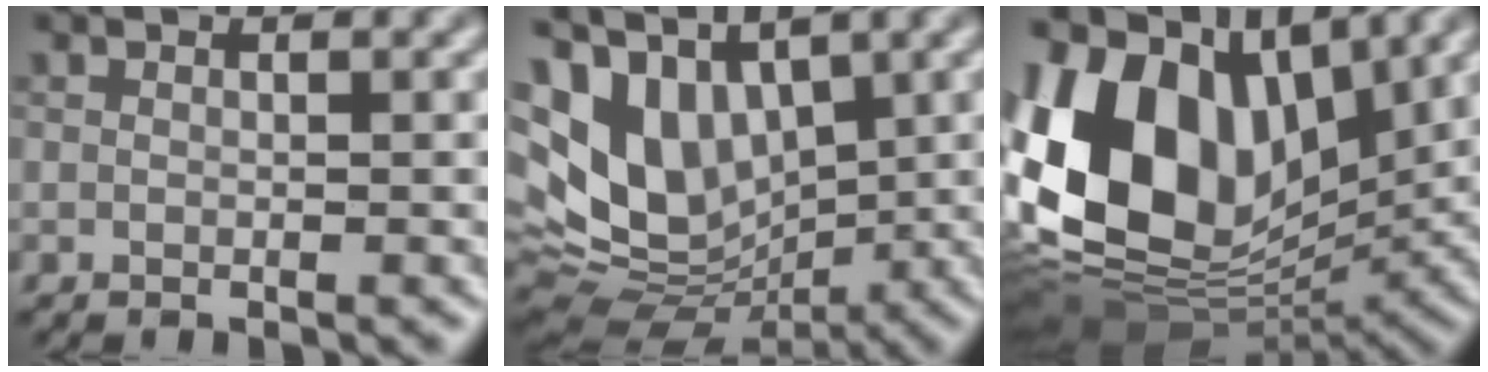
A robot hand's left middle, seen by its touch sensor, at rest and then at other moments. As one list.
[{"total": 8.8, "force": [2.3, 5.7, 6.3], "torque": [-0.131, -0.005, 0.043]}, {"total": 15.5, "force": [3.2, 10.3, 11.1], "torque": [-0.232, 0.019, 0.049]}]